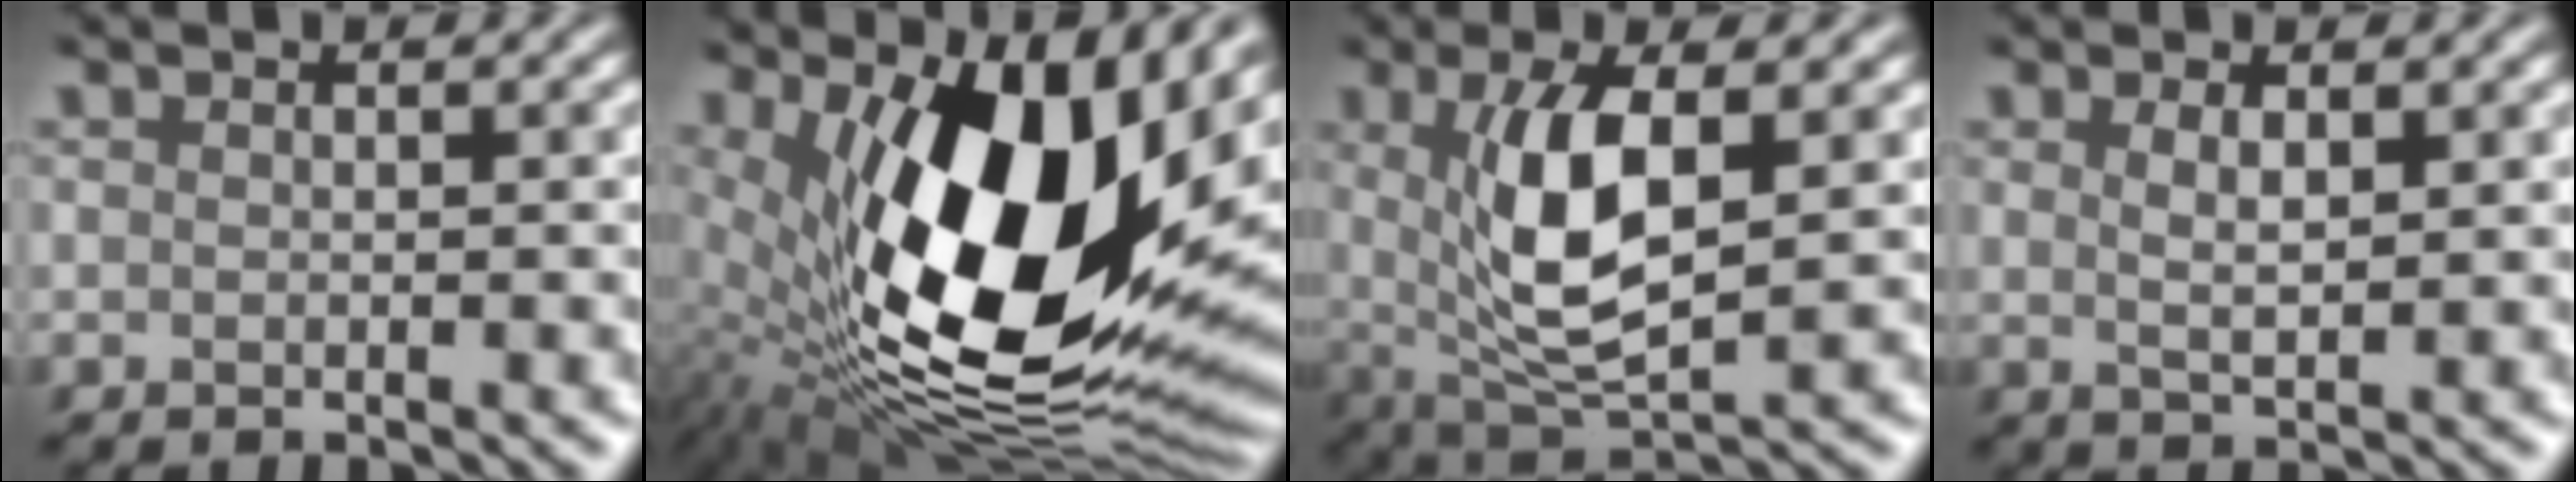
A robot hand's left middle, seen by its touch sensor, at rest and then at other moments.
{"total": 17.0, "force": [3.3, 7.7, 14.7], "torque": [-0.248, -0.021, 0.062]}
{"total": 6.4, "force": [1.4, 2.0, 5.9], "torque": [-0.125, -0.008, 0.030]}
{"total": 1.3, "force": [0.8, -0.1, 1.0], "torque": [-0.027, -0.004, 0.019]}